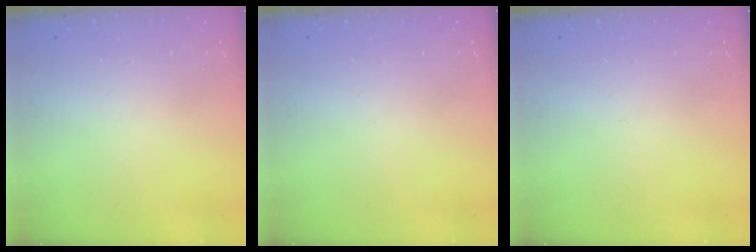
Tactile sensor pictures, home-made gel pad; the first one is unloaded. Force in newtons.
{"total": 0.0}
{"total": 0.0}